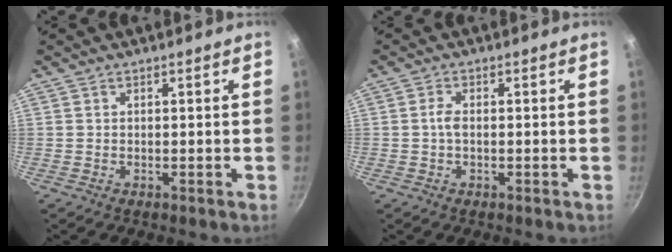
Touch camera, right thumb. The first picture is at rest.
{"total": 1.8, "force": [-0.2, 0.9, 1.5], "torque": [-0.030, 0.002, -0.005]}